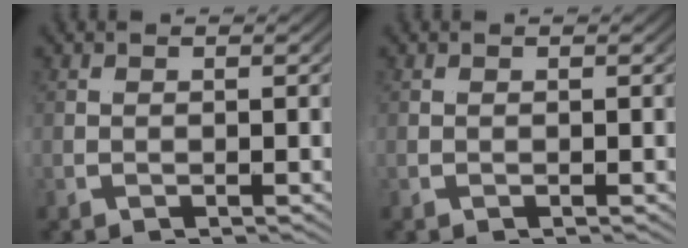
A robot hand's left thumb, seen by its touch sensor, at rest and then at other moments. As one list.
[{"total": 0.0}]